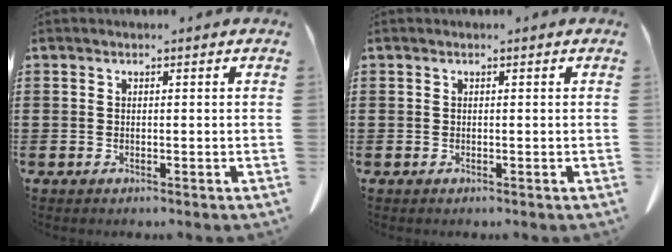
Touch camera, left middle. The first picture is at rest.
{"total": 0.0}